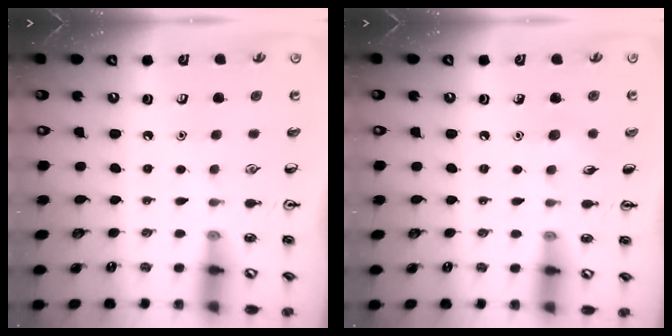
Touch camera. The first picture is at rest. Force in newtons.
{"total": 4.5, "press": 4.2, "slide": 1.3}